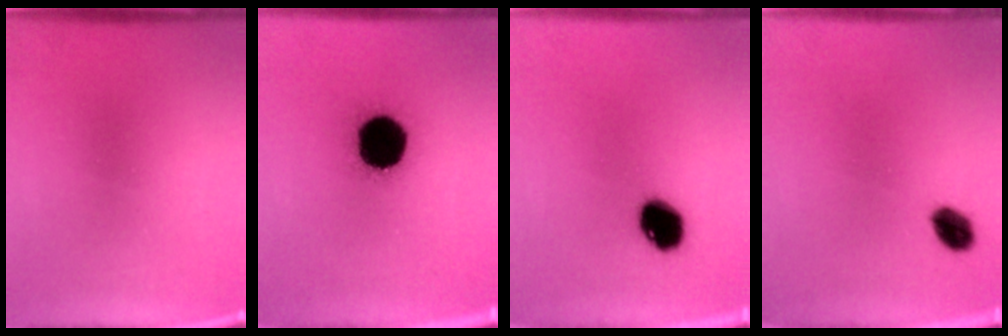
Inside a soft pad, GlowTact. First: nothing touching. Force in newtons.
{"total": 19.7}
{"total": 8.1}
{"total": 4.3}